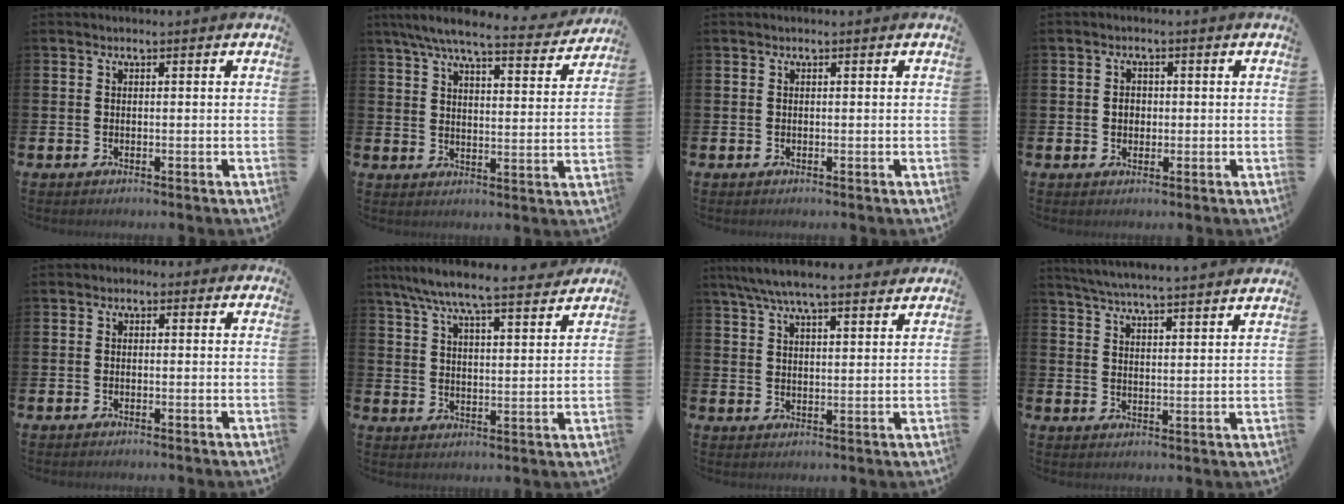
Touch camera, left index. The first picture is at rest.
{"total": 7.3, "force": [6.5, 1.1, 3.3], "torque": [-0.071, -0.038, 0.107]}
{"total": 0.0}
{"total": 1.9, "force": [0.1, 1.6, 1.0], "torque": [0.002, 0.001, -0.005]}
{"total": 1.0, "force": [-0.7, 0.7, 0.2], "torque": [0.000, 0.002, -0.018]}
{"total": 7.9, "force": [7.3, 0.7, 2.8], "torque": [-0.073, -0.046, 0.127]}
{"total": 7.0, "force": [6.3, 1.0, 2.7], "torque": [-0.065, -0.021, 0.114]}
{"total": 5.7, "force": [5.6, -0.4, 1.0], "torque": [-0.040, -0.038, 0.099]}